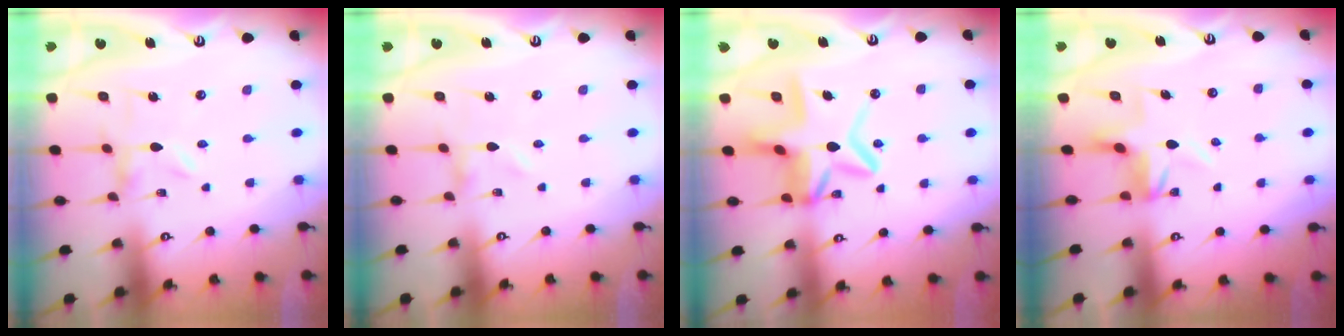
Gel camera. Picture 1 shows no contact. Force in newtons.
{"total": 0.0}
{"total": 12.7, "press": 12.7, "slide": 1.2}
{"total": 3.9, "press": 3.9, "slide": 0.5}